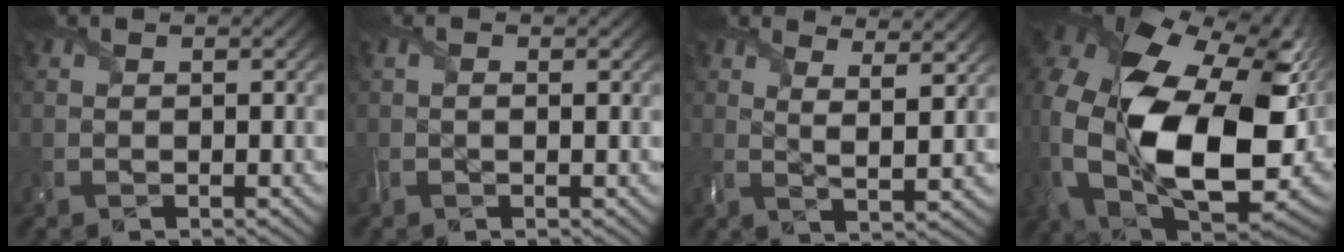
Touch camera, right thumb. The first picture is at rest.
{"total": 1.2, "force": [0.0, 0.6, 1.0], "torque": [-0.026, 0.000, -0.002]}
{"total": 4.7, "force": [2.8, 1.2, 3.6], "torque": [-0.068, -0.006, 0.051]}
{"total": 21.9, "force": [0.2, 13.9, 16.9], "torque": [-0.402, -0.076, 0.045]}